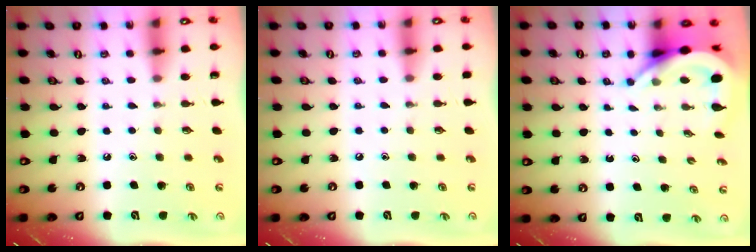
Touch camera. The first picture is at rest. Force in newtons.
{"total": 0.9, "press": 0.9, "slide": 0.2}
{"total": 6.2, "press": 6.1, "slide": 0.7}